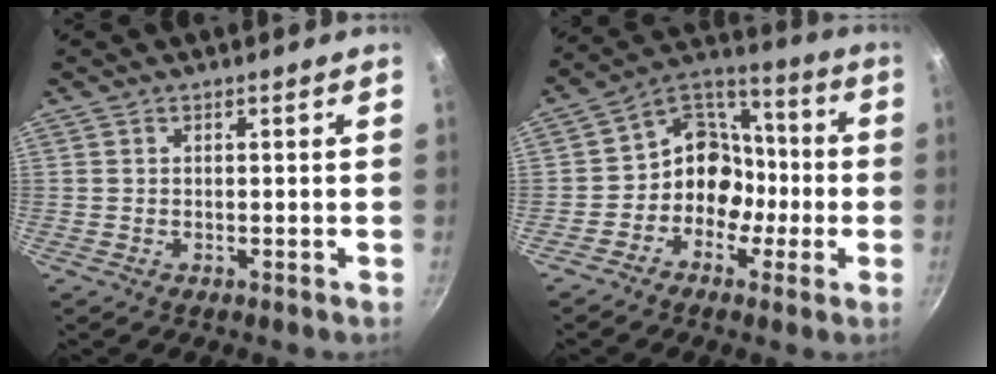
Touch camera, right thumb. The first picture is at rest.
{"total": 11.4, "force": [-2.9, 9.8, 5.1], "torque": [-0.019, 0.060, -0.068]}